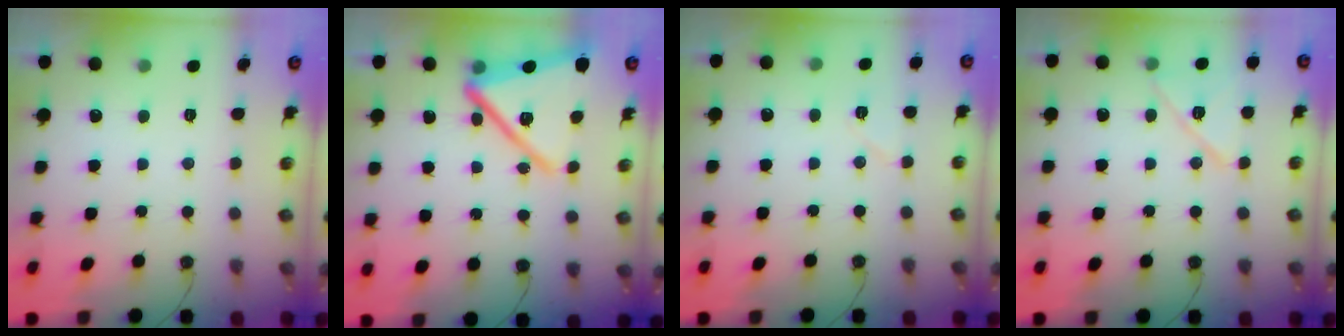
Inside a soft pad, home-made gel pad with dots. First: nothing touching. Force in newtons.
{"total": 19.9, "press": 19.9, "slide": 1.5}
{"total": 5.7, "press": 5.1, "slide": 2.7}
{"total": 11.7, "press": 11.7, "slide": 1.1}